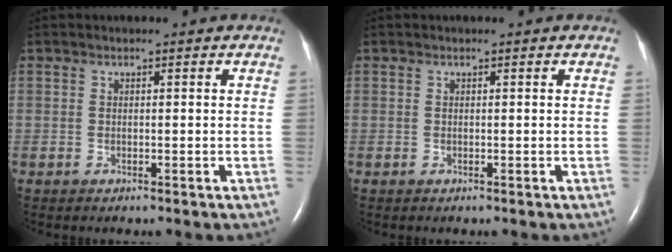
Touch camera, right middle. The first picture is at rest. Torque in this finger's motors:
{"motor_torque": [0.00, 0.00, 0.00, 0.00]}